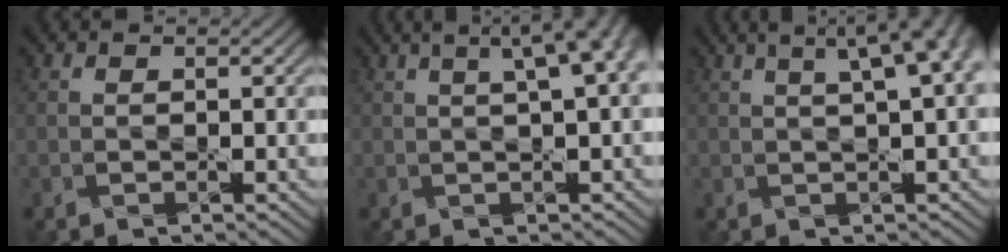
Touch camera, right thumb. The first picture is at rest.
{"total": 8.9, "force": [3.2, 3.0, 7.8], "torque": [-0.070, 0.044, 0.021]}
{"total": 9.7, "force": [3.7, 3.2, 8.4], "torque": [-0.080, 0.047, 0.026]}